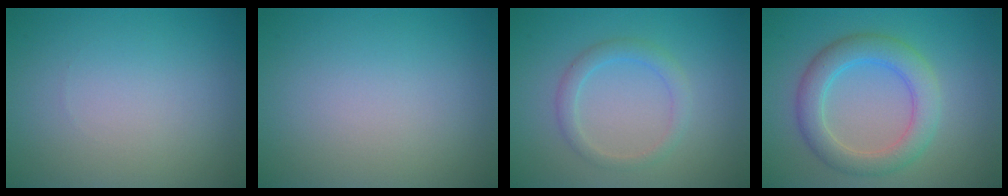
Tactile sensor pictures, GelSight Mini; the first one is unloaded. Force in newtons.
{"total": 0.0}
{"total": 2.1, "press": 2.1, "slide": 0.1}
{"total": 4.6, "press": 4.6, "slide": 0.1}